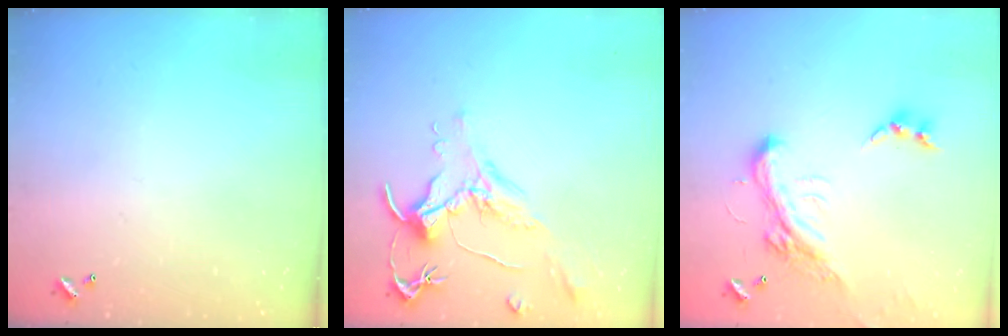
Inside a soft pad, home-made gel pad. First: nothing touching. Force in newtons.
{"total": 1.6, "press": 1.4, "slide": 0.7}
{"total": 5.5, "press": 5.3, "slide": 1.5}